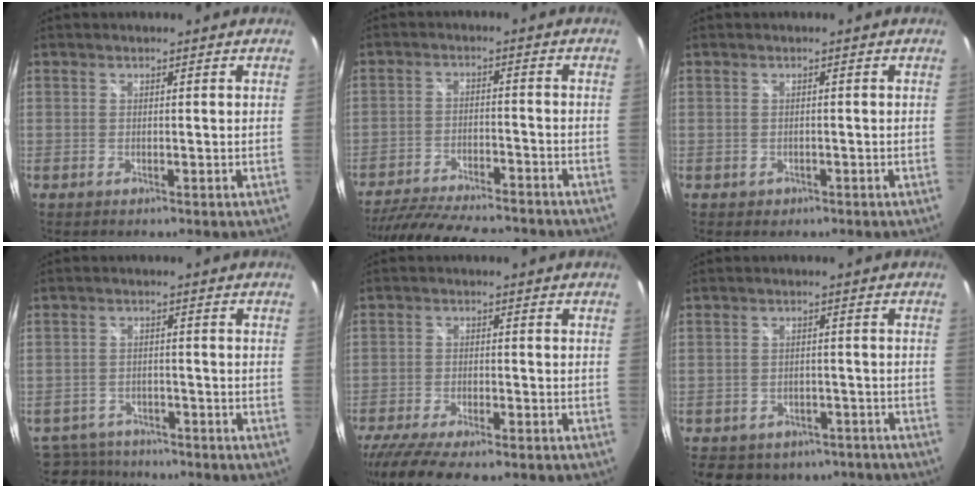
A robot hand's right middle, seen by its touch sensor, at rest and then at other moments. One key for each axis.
{"total": 19.3, "fx": -16.5, "fy": 4.6, "fz": 8.8, "tx": -0.174, "ty": -0.023, "tz": -0.244}
{"total": 1.4, "fx": -0.6, "fy": 1.2, "fz": 0.4, "tx": -0.010, "ty": -0.002, "tz": -0.006}
{"total": 10.9, "fx": -9.3, "fy": 4.9, "fz": 2.8, "tx": -0.085, "ty": 0.003, "tz": -0.143}
{"total": 13.4, "fx": -10.8, "fy": 3.2, "fz": 7.3, "tx": -0.161, "ty": -0.048, "tz": -0.173}
{"total": 13.8, "fx": -10.3, "fy": 7.8, "fz": 5.0, "tx": -0.113, "ty": 0.007, "tz": -0.125}